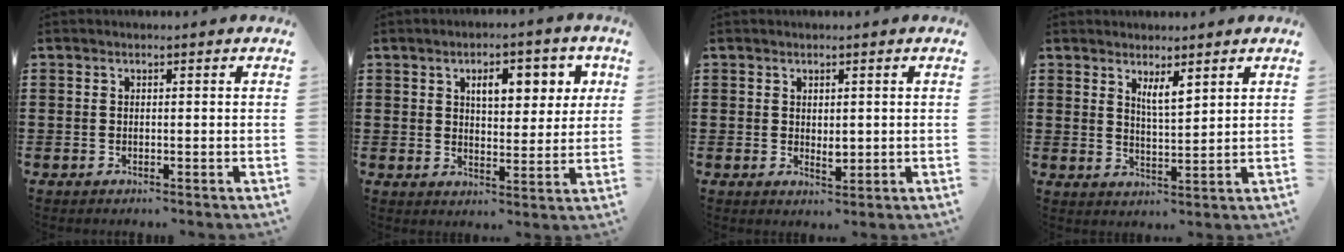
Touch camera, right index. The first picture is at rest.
{"total": 6.7, "force": [2.9, 3.0, 5.3], "torque": [-0.073, -0.004, 0.039]}
{"total": 2.3, "force": [0.0, 1.2, 2.0], "torque": [-0.030, 0.000, -0.001]}
{"total": 3.2, "force": [2.2, 0.6, 2.2], "torque": [-0.039, 0.000, 0.037]}